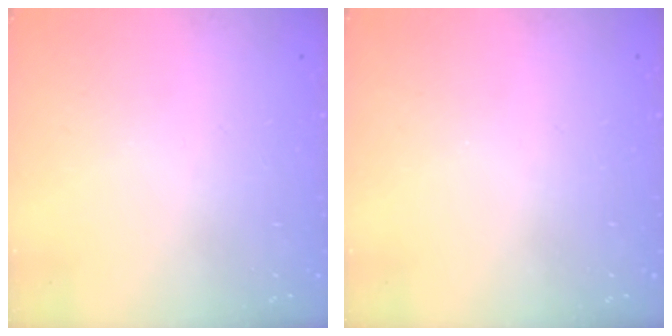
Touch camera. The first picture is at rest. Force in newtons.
{"total": 0.0}